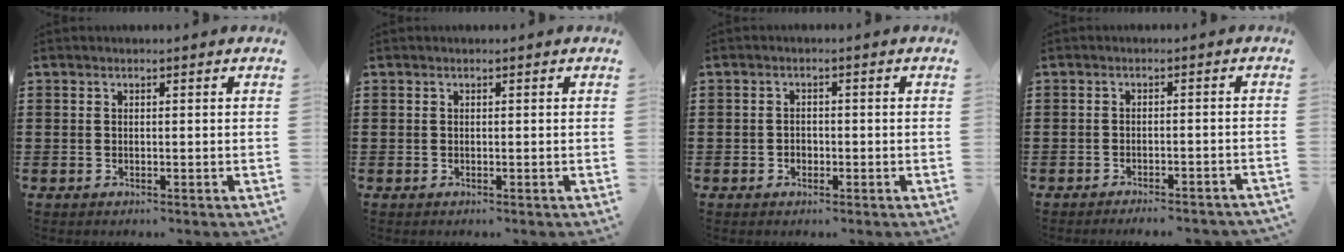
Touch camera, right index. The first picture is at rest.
{"total": 0.0}
{"total": 1.2, "force": [-0.6, 1.0, 0.4], "torque": [-0.012, 0.000, -0.013]}
{"total": 2.1, "force": [-2.1, -0.1, 0.6], "torque": [-0.014, -0.001, -0.042]}